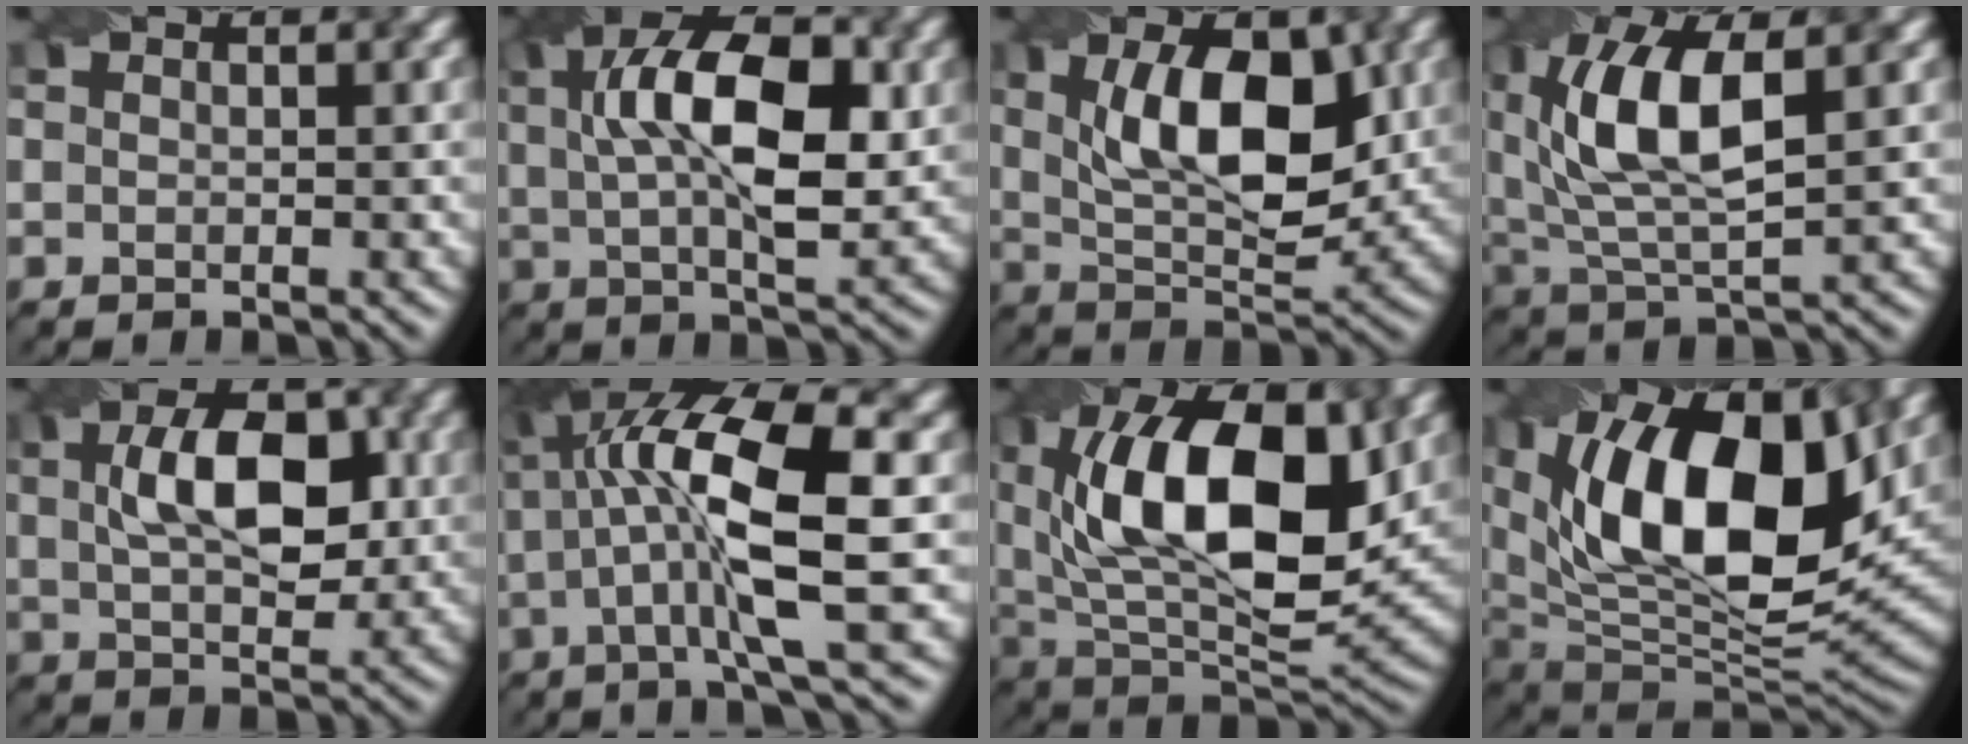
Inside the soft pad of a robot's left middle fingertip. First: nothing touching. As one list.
[{"total": 10.4, "force": [1.5, 4.4, 9.3], "torque": [-0.150, 0.020, 0.030]}, {"total": 9.8, "force": [1.5, 4.6, 8.5], "torque": [-0.132, 0.011, 0.032]}, {"total": 9.3, "force": [2.0, 3.9, 8.2], "torque": [-0.173, 0.014, 0.041]}, {"total": 7.6, "force": [1.0, 4.0, 6.4], "torque": [-0.107, 0.019, 0.023]}, {"total": 10.3, "force": [0.4, 2.4, 10.0], "torque": [-0.174, 0.019, 0.018]}, {"total": 14.7, "force": [3.3, 7.4, 12.3], "torque": [-0.210, 0.009, 0.061]}, {"total": 15.7, "force": [4.4, 7.8, 12.8], "torque": [-0.210, 0.009, 0.073]}]